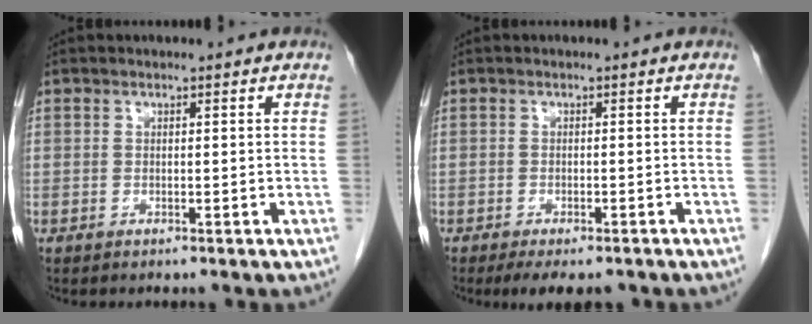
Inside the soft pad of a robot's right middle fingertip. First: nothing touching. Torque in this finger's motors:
{"motor_torque": [0.53, -0.64, 0.04, 0.02]}